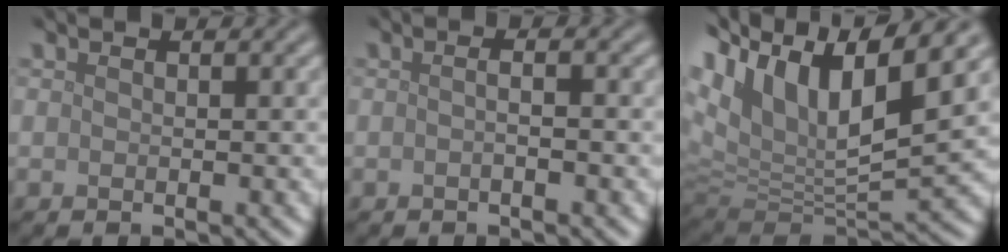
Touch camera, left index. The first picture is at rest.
{"total": 1.3, "force": [-0.1, 0.4, 1.2], "torque": [-0.008, -0.006, -0.009]}
{"total": 13.0, "force": [7.1, 5.4, 9.5], "torque": [-0.198, 0.026, 0.131]}